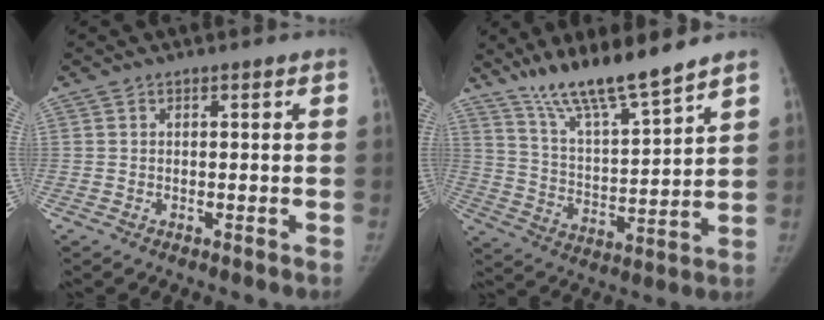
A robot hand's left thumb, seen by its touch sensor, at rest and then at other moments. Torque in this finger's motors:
{"motor_torque": [1.97, 0.23, 1.06, -1.71, 0.40]}